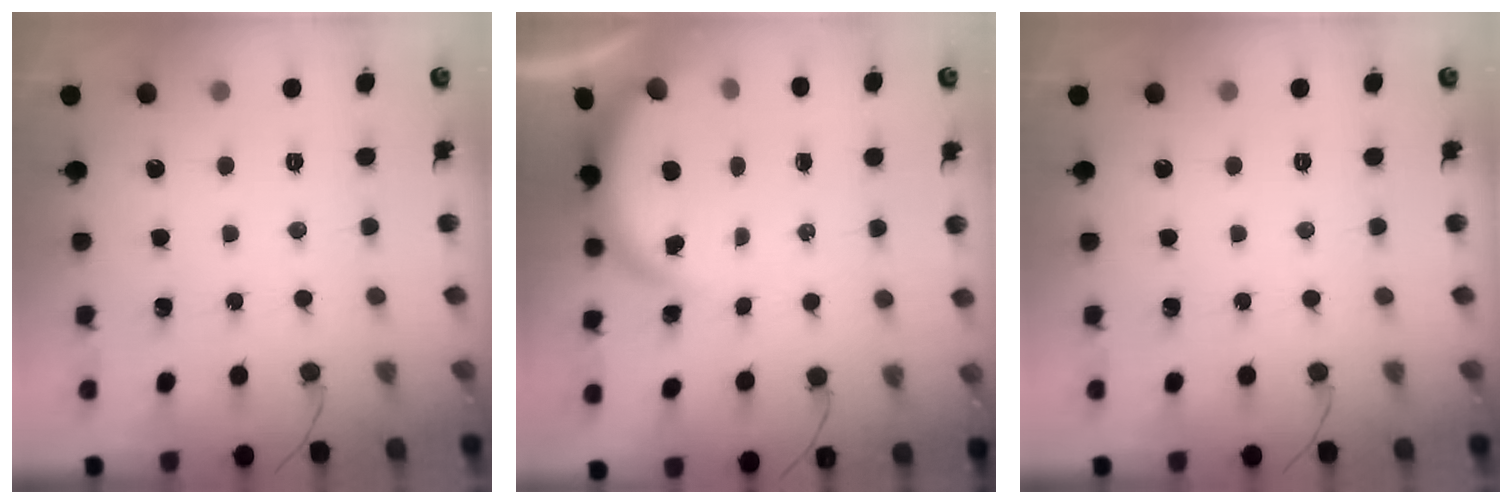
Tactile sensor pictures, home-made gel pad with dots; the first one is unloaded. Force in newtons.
{"total": 3.8, "press": 3.8, "slide": 0.2}
{"total": 0.0}